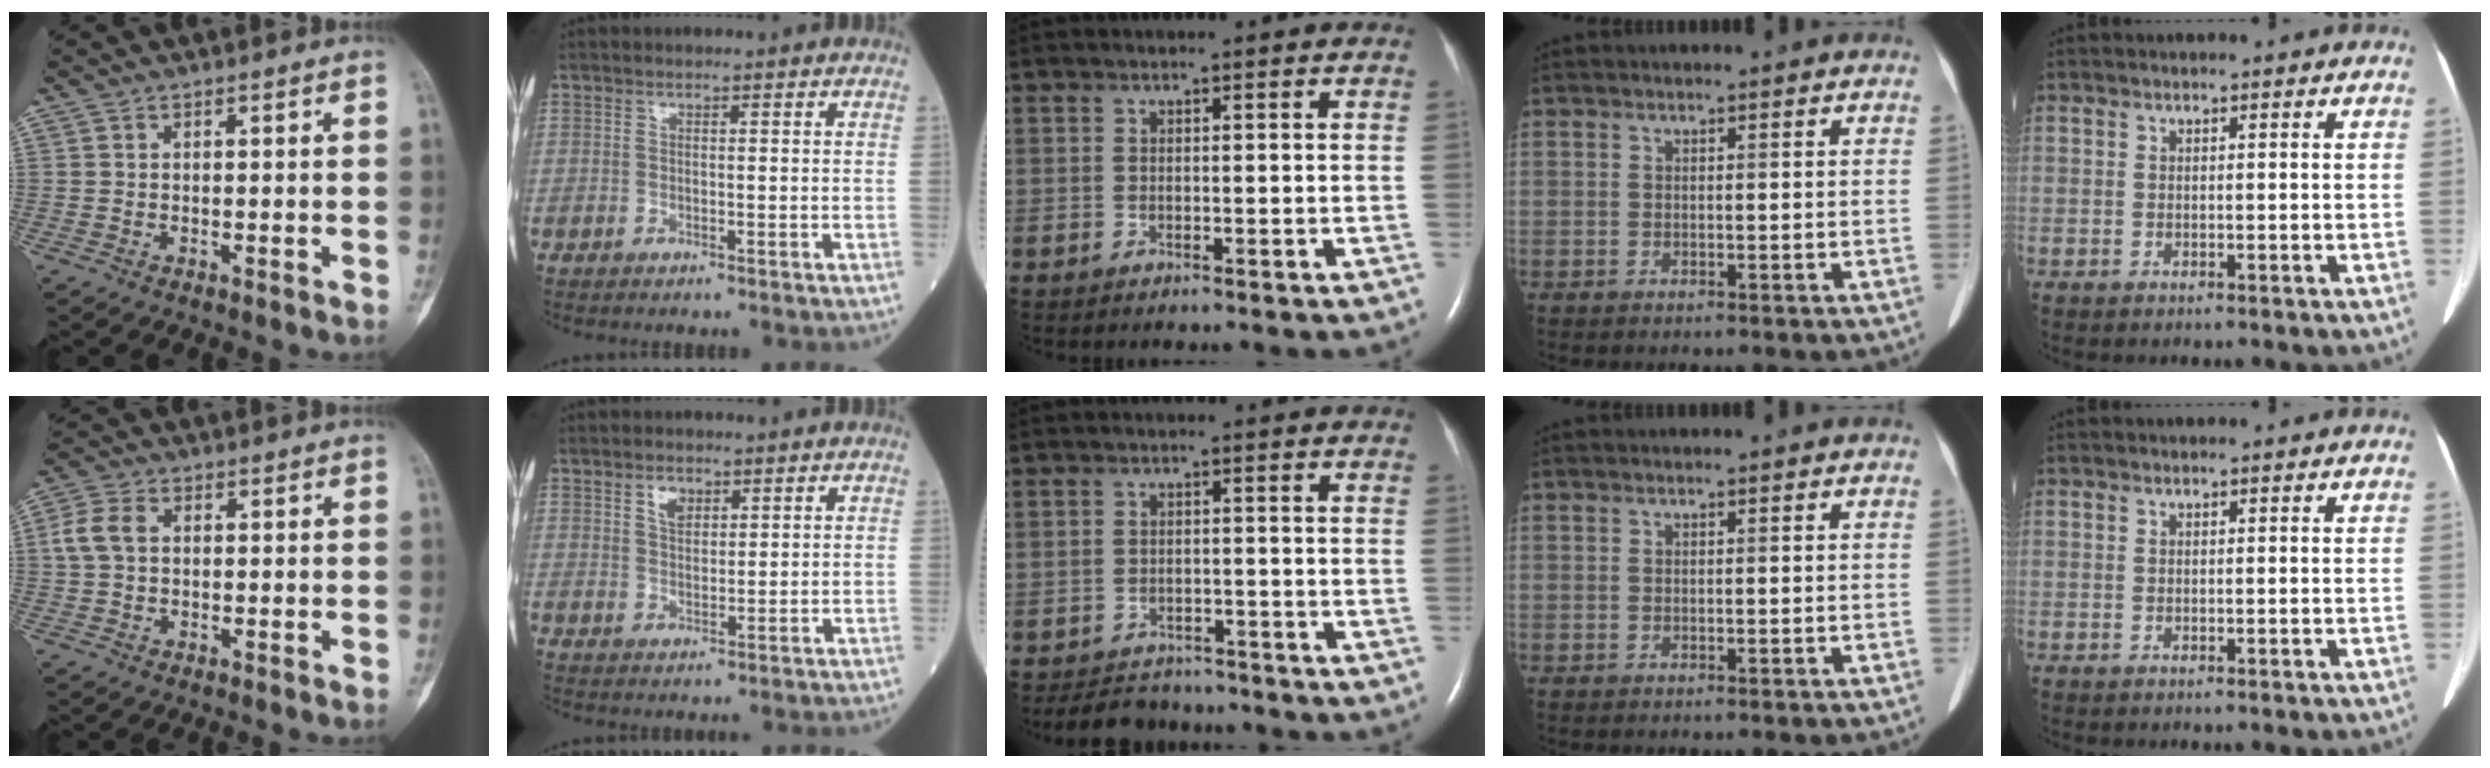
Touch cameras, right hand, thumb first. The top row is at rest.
{"thumb": {"total": 5.0, "force": [0.7, 3.5, 3.6], "torque": [-0.084, 0.013, 0.010]}, "index": {"total": 3.0, "force": [1.7, 1.7, 1.7], "torque": [-0.033, 0.003, 0.033]}, "middle": {"total": 6.3, "force": [-5.7, 2.5, 0.9], "torque": [-0.015, -0.003, -0.081]}}